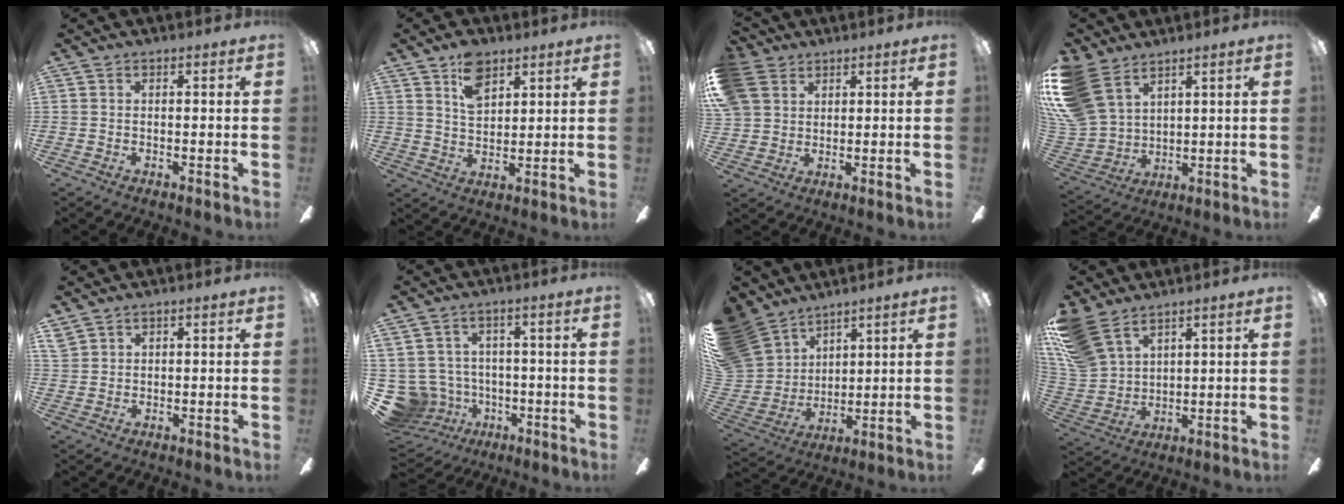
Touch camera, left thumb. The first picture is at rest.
{"total": 8.6, "force": [5.3, 5.0, 4.5], "torque": [-0.074, -0.013, 0.096]}
{"total": 7.9, "force": [4.1, 6.3, 2.5], "torque": [-0.066, 0.000, 0.084]}
{"total": 15.8, "force": [9.0, 10.1, 8.2], "torque": [-0.197, -0.036, 0.177]}
{"total": 2.0, "force": [1.6, 1.1, 0.3], "torque": [-0.008, -0.001, 0.032]}
{"total": 10.0, "force": [-2.0, 9.3, 3.0], "torque": [-0.109, 0.004, -0.032]}
{"total": 14.2, "force": [9.0, 10.3, 3.9], "torque": [-0.124, -0.050, 0.182]}
{"total": 13.7, "force": [9.4, 7.4, 6.7], "torque": [-0.169, -0.035, 0.182]}